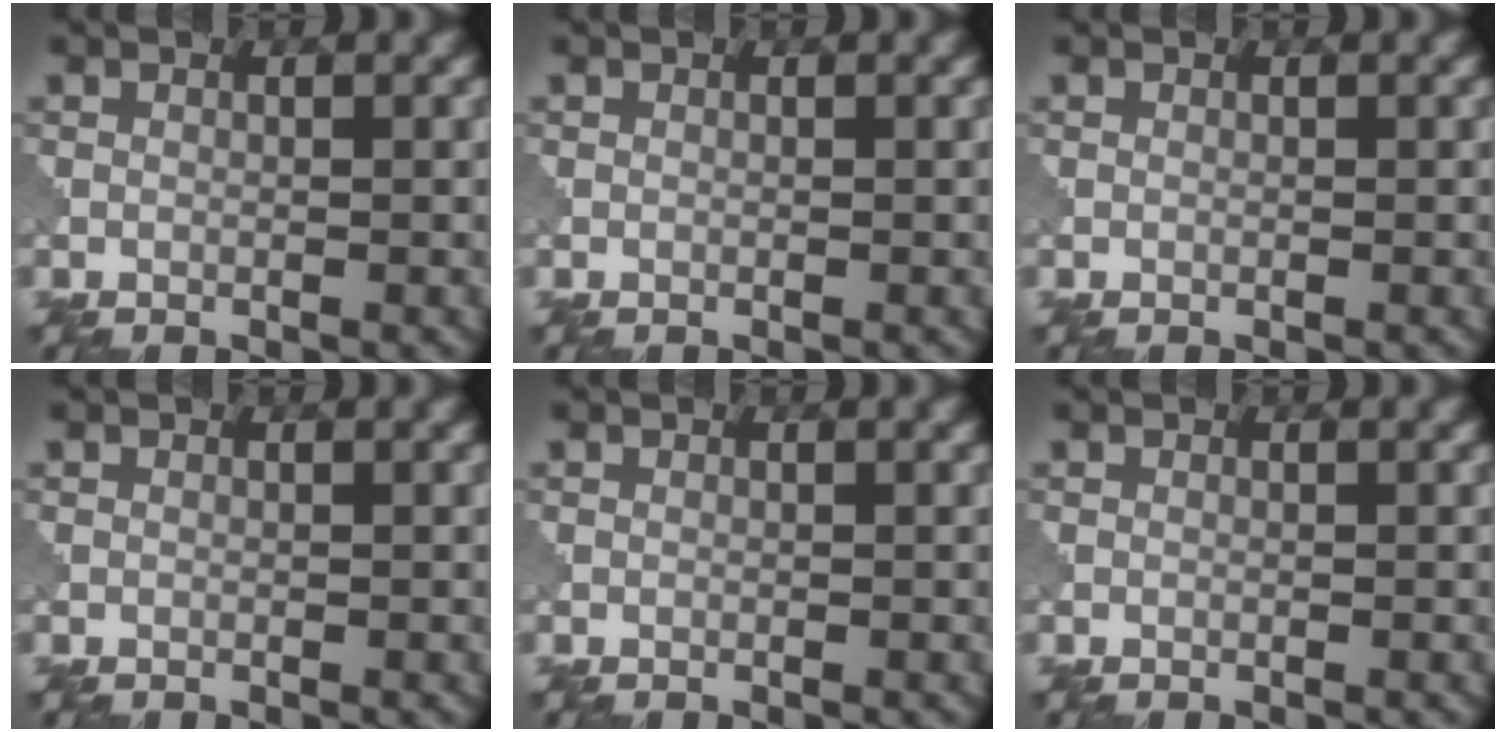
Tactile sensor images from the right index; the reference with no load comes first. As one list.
[{"total": 0.0}, {"total": 0.0}, {"total": 0.0}, {"total": 0.0}, {"total": 0.0}]